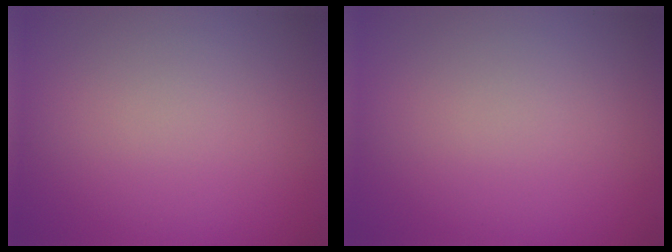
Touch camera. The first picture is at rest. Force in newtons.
{"total": 0.0}